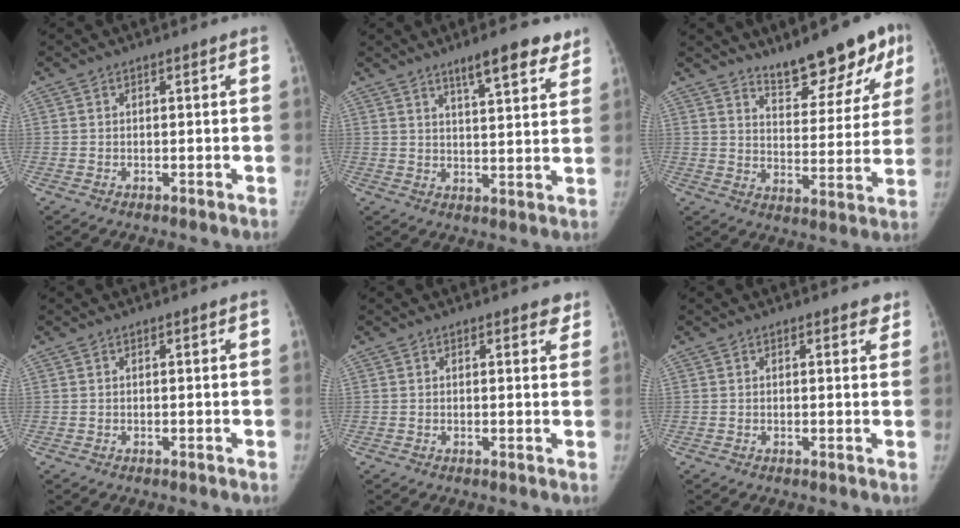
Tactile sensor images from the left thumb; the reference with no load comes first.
{"total": 9.7, "force": [6.8, 2.3, 6.5], "torque": [-0.068, -0.035, 0.099]}
{"total": 14.4, "force": [10.2, 5.1, 8.7], "torque": [-0.065, -0.060, 0.154]}
{"total": 0.0}
{"total": 2.1, "force": [1.6, 1.0, 1.0], "torque": [0.011, -0.006, 0.012]}
{"total": 1.4, "force": [1.0, 0.7, 0.6], "torque": [0.006, -0.004, 0.007]}